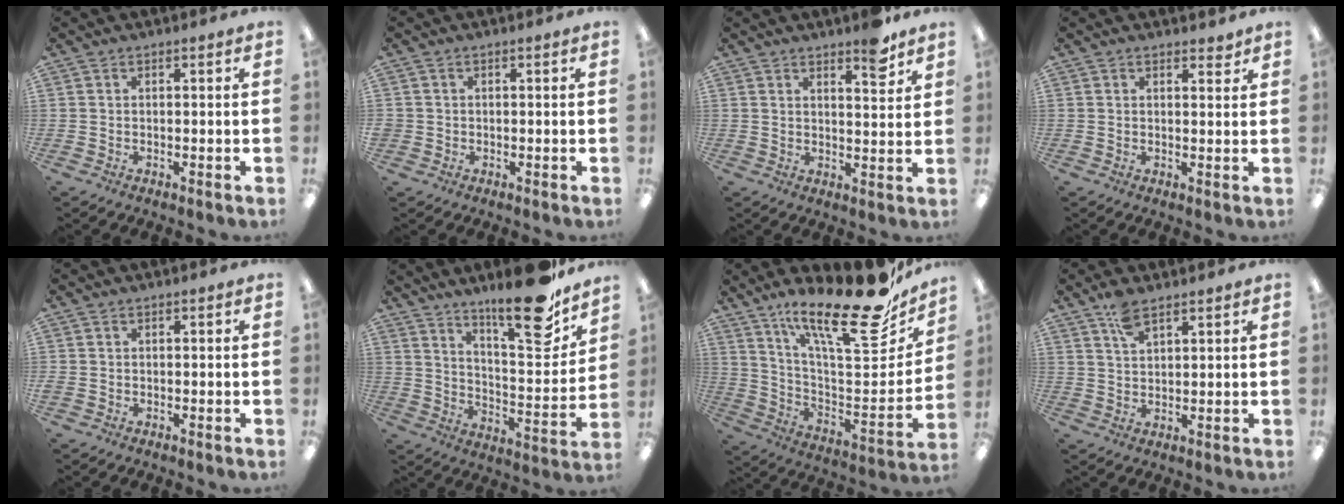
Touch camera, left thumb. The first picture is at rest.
{"total": 1.2, "force": [0.1, 1.2, 0.0], "torque": [-0.001, 0.004, 0.000]}
{"total": 3.8, "force": [2.8, 1.2, 2.2], "torque": [-0.017, -0.015, 0.042]}
{"total": 2.0, "force": [1.8, 0.6, 0.8], "torque": [-0.001, -0.010, 0.030]}
{"total": 0.6, "force": [0.0, 0.5, 0.2], "torque": [-0.002, 0.004, -0.001]}
{"total": 18.7, "force": [15.1, 3.8, 10.5], "torque": [-0.165, -0.109, 0.246]}
{"total": 25.9, "force": [19.5, 6.3, 15.8], "torque": [-0.225, -0.146, 0.316]}
{"total": 5.2, "force": [3.8, 2.0, 3.0], "torque": [-0.060, -0.010, 0.069]}